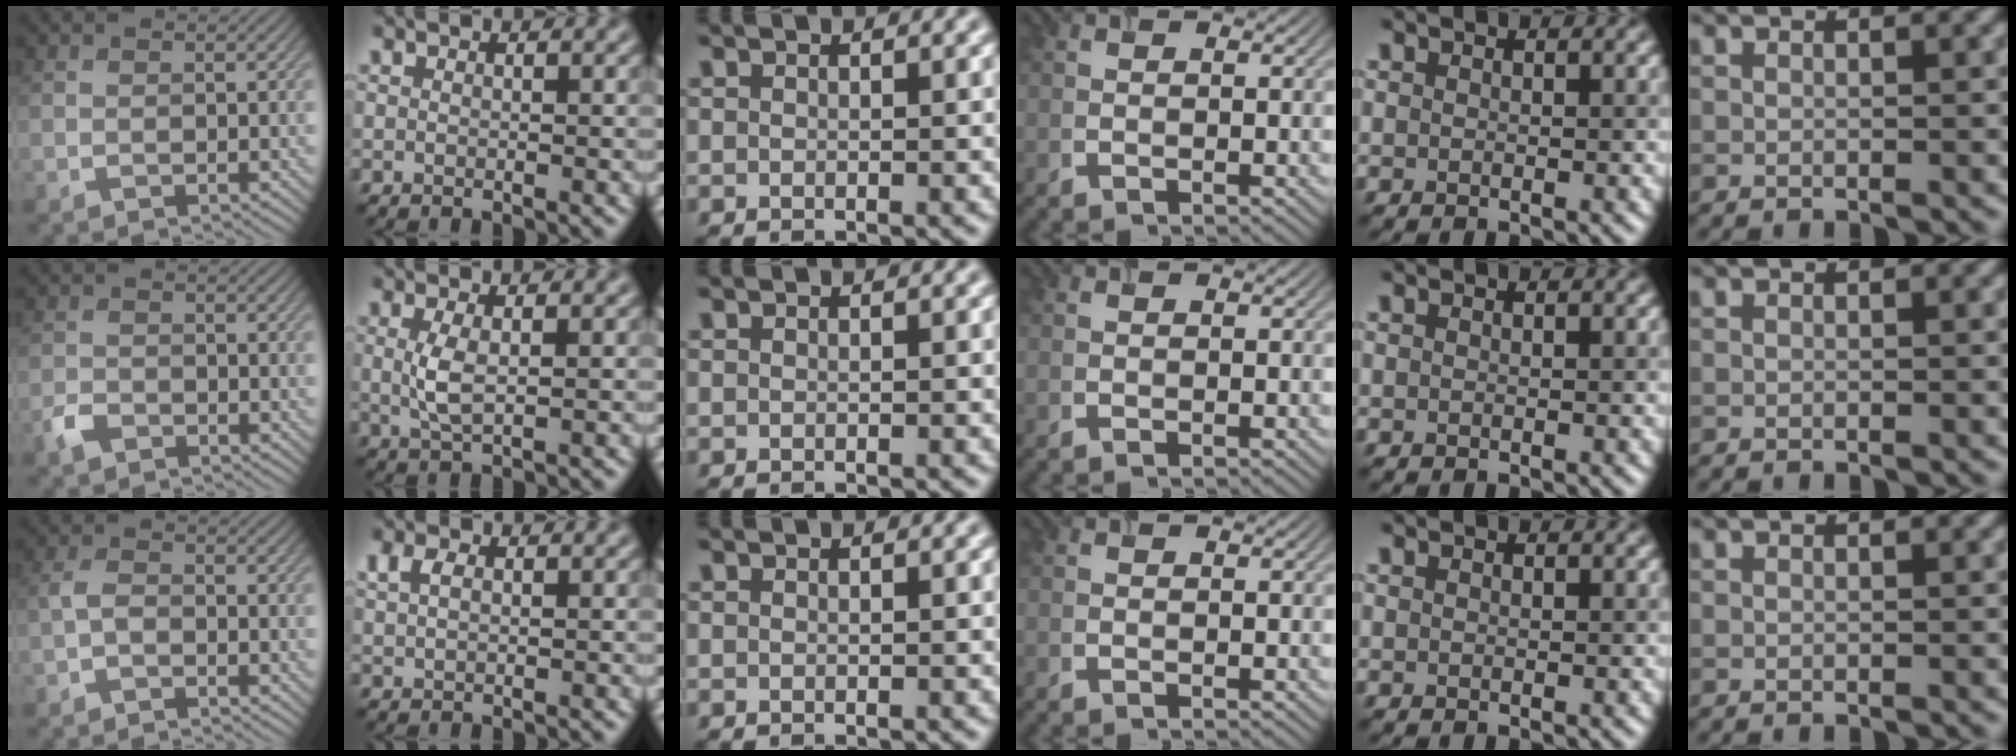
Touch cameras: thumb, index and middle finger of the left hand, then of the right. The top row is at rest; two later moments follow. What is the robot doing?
{"motion": "insert", "object": "airpods case & airpods"}